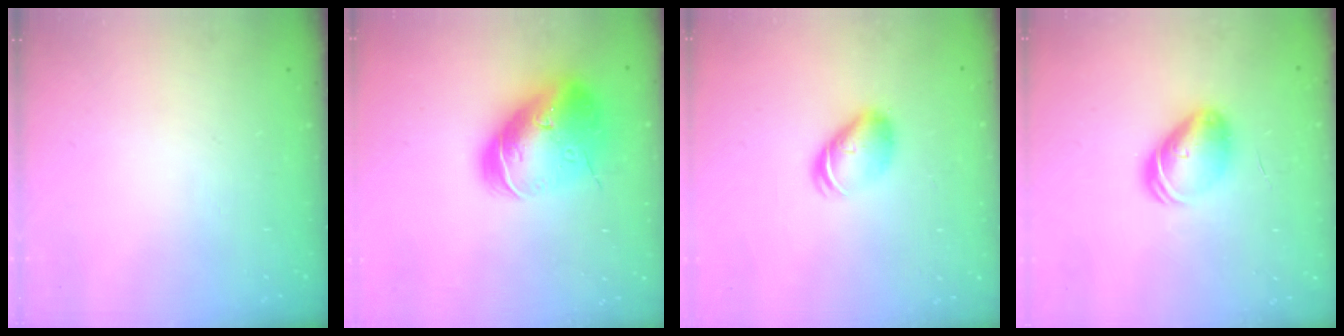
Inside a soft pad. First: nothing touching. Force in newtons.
{"total": 24.1, "press": 23.8, "slide": 3.6}
{"total": 7.8, "press": 7.8, "slide": 0.5}
{"total": 8.1, "press": 8.1, "slide": 0.7}